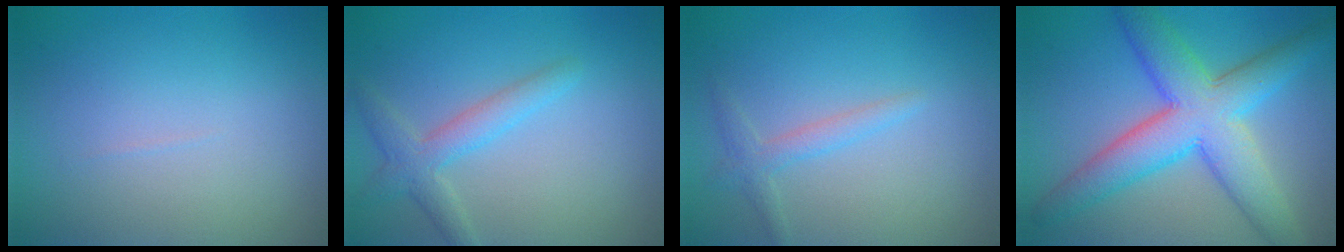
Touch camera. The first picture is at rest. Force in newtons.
{"total": 2.9, "press": 2.9, "slide": 0.1}
{"total": 1.7, "press": 1.7, "slide": 0.1}
{"total": 8.6, "press": 8.6, "slide": 0.2}